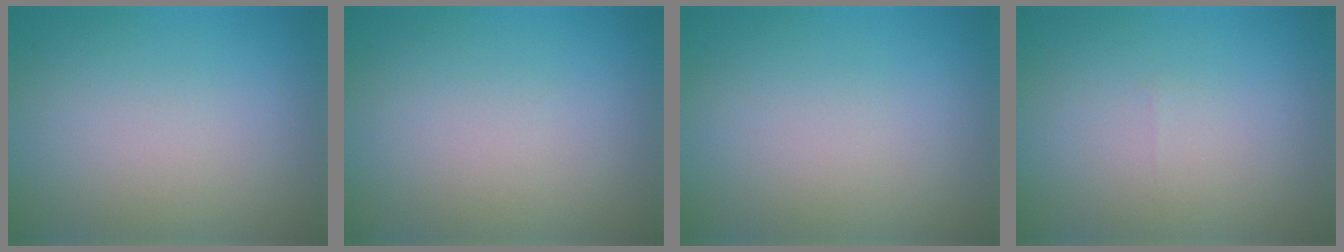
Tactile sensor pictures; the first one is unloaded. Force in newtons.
{"total": 0.0}
{"total": 0.0}
{"total": 0.0}